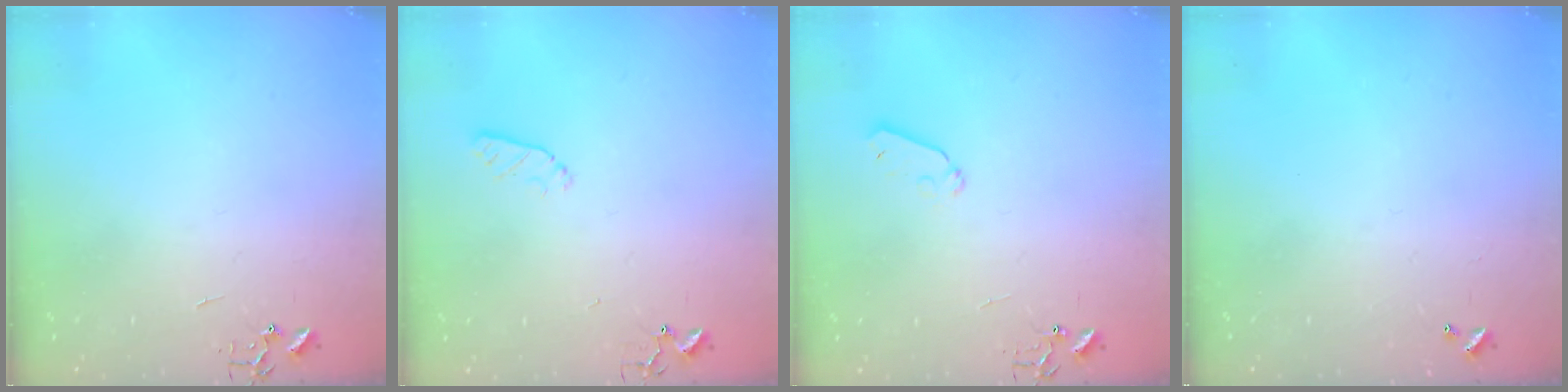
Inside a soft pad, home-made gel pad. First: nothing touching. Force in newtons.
{"total": 4.3, "press": 4.3, "slide": 0.5}
{"total": 5.7, "press": 5.7, "slide": 0.5}
{"total": 0.0}